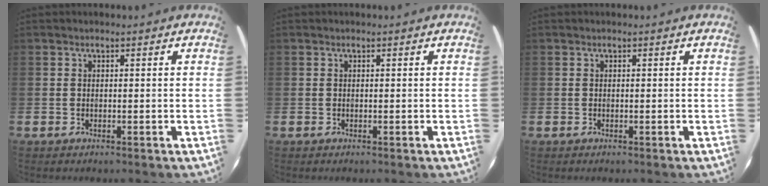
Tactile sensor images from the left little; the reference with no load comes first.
{"total": 0.0}
{"total": 0.0}